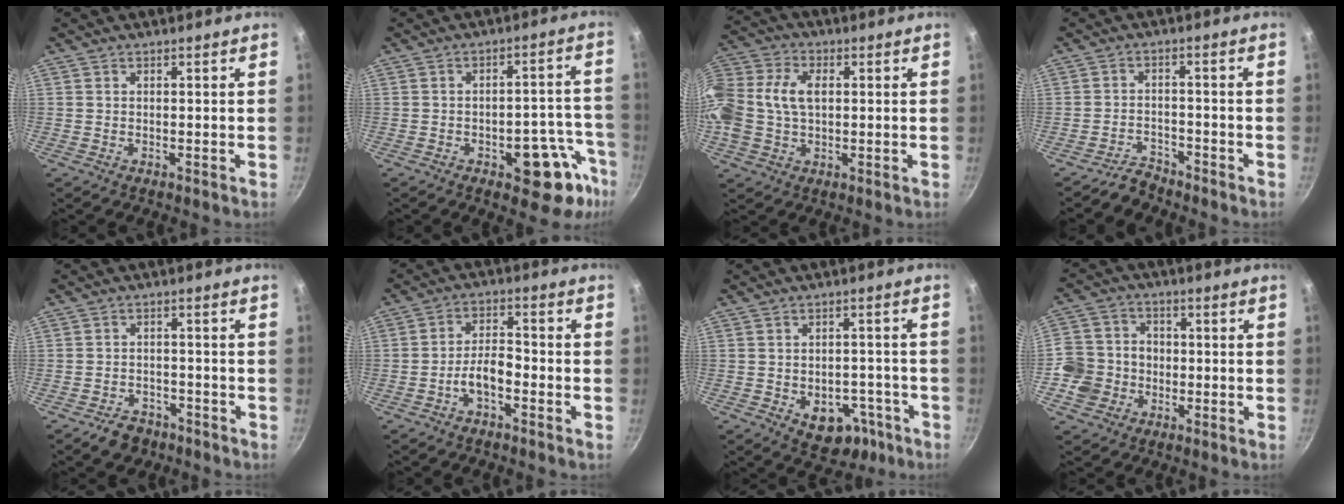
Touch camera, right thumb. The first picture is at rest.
{"total": 13.4, "force": [-6.6, 6.6, 9.6], "torque": [-0.046, 0.050, -0.080]}
{"total": 15.7, "force": [1.1, 10.9, 11.3], "torque": [-0.248, 0.038, 0.011]}
{"total": 3.6, "force": [-3.4, 1.1, 0.1], "torque": [0.007, 0.032, -0.060]}
{"total": 5.1, "force": [-3.5, 3.4, 1.6], "torque": [-0.010, 0.030, -0.046]}
{"total": 5.7, "force": [-2.8, 2.6, 4.2], "torque": [-0.068, 0.036, -0.051]}
{"total": 9.9, "force": [-4.3, 6.9, 5.6], "torque": [-0.033, 0.029, -0.043]}
{"total": 9.6, "force": [-2.4, 8.6, 3.5], "torque": [-0.035, 0.026, -0.058]}